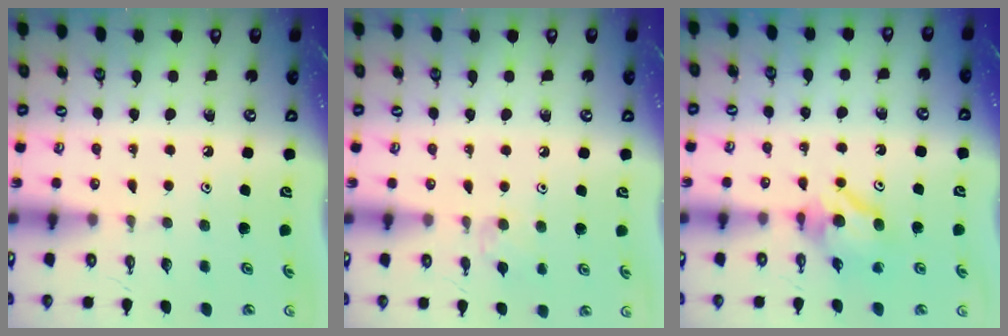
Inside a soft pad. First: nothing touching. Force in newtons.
{"total": 5.1, "press": 5.0, "slide": 0.7}
{"total": 7.9, "press": 7.9, "slide": 0.2}